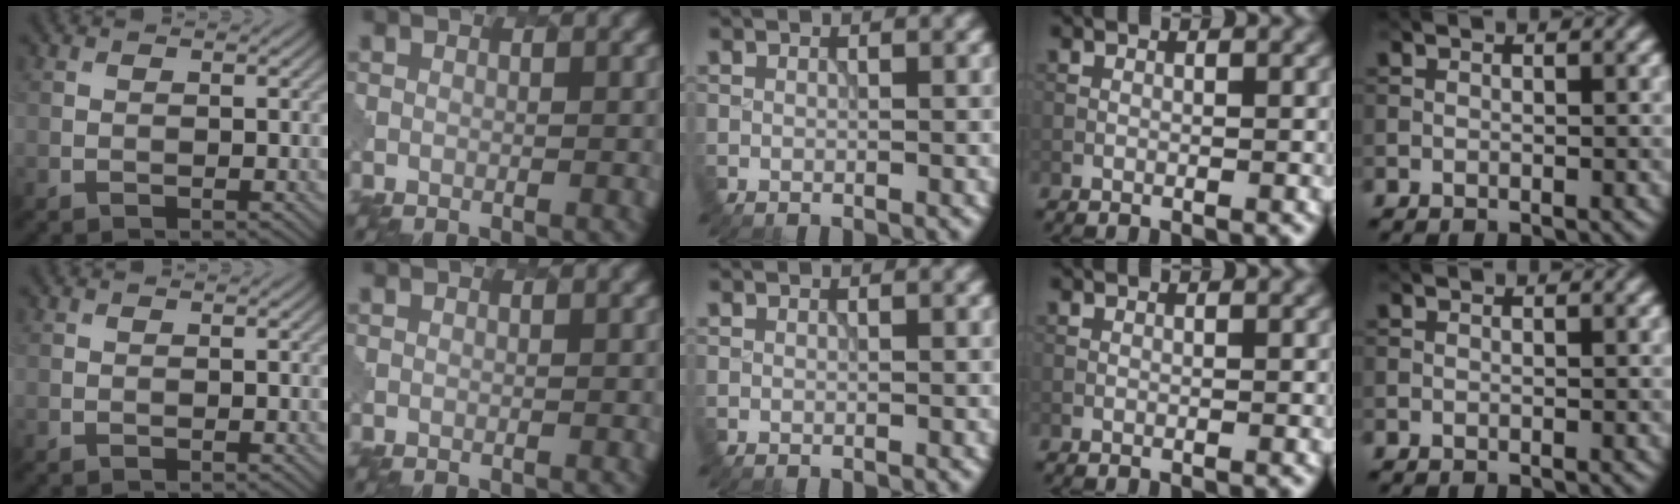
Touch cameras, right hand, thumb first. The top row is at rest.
{}